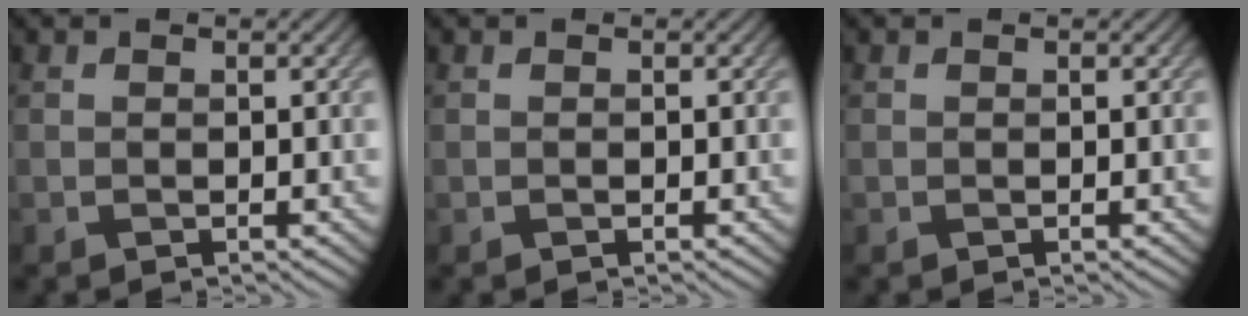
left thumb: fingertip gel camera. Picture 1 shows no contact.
{"total": 0.0}
{"total": 0.0}